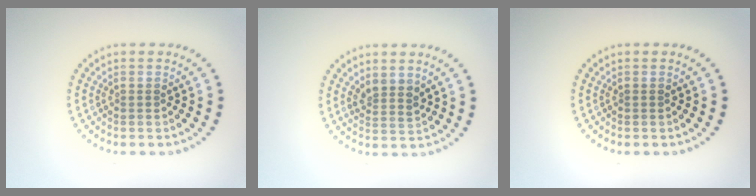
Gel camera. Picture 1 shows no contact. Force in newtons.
{"total": 1.9, "press": 1.6, "slide": 1.1}
{"total": 0.0}